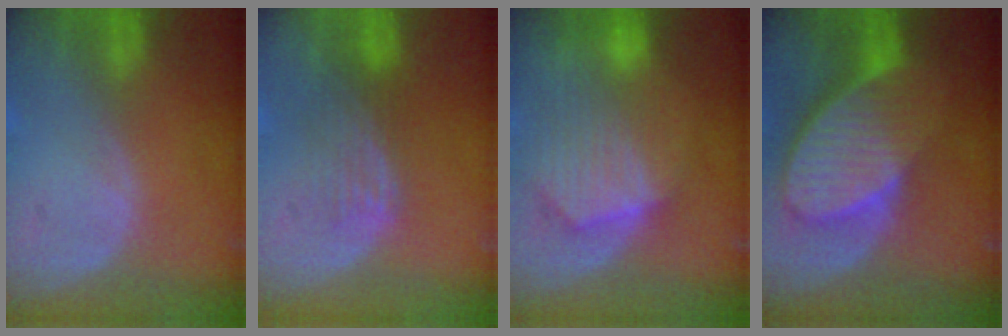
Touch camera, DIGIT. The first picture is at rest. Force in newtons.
{"total": 4.6, "press": 3.8, "slide": 2.6}
{"total": 10.3, "press": 8.9, "slide": 5.2}
{"total": 10.2, "press": 9.0, "slide": 4.9}